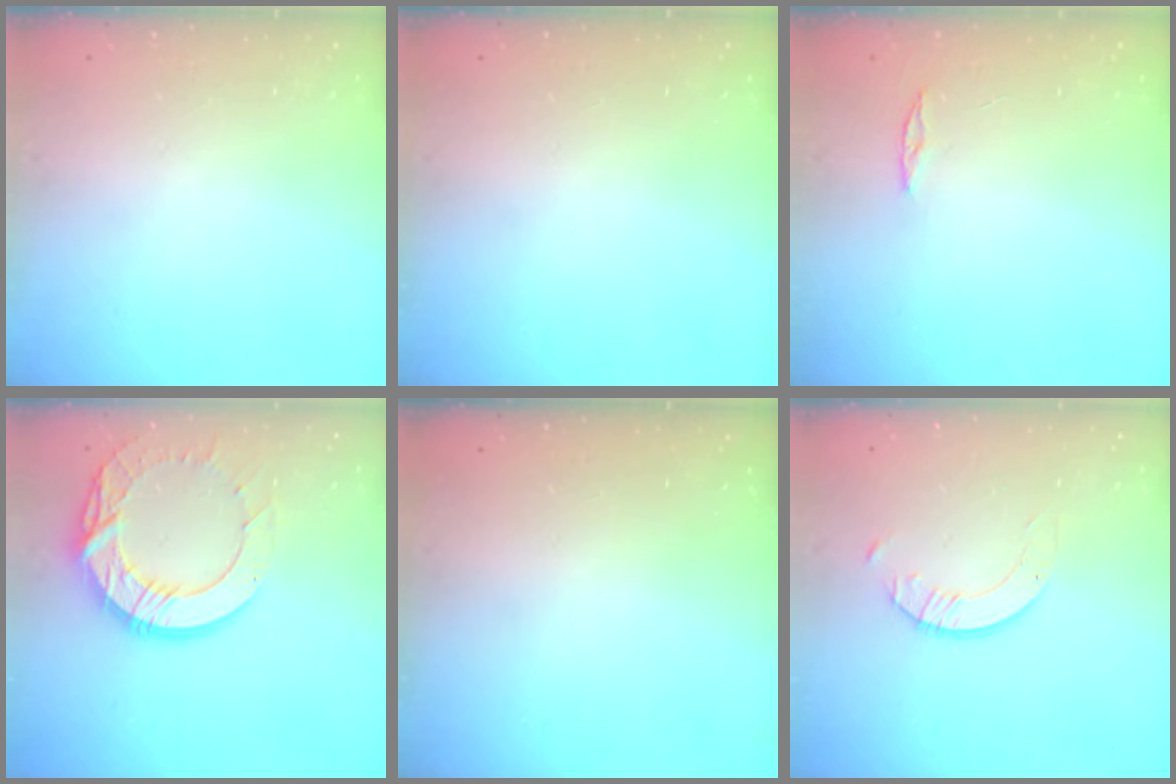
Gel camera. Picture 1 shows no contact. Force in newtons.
{"total": 0.0}
{"total": 3.0, "press": 2.9, "slide": 0.3}
{"total": 15.4, "press": 15.4, "slide": 0.9}
{"total": 0.0}
{"total": 2.3, "press": 2.3, "slide": 0.2}